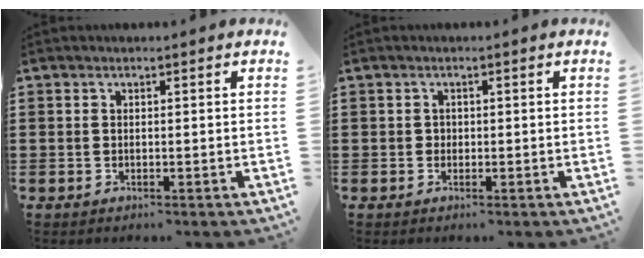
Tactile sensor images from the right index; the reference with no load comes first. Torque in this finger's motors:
{"motor_torque": [-0.01, 0.08, 0.00, -0.01]}